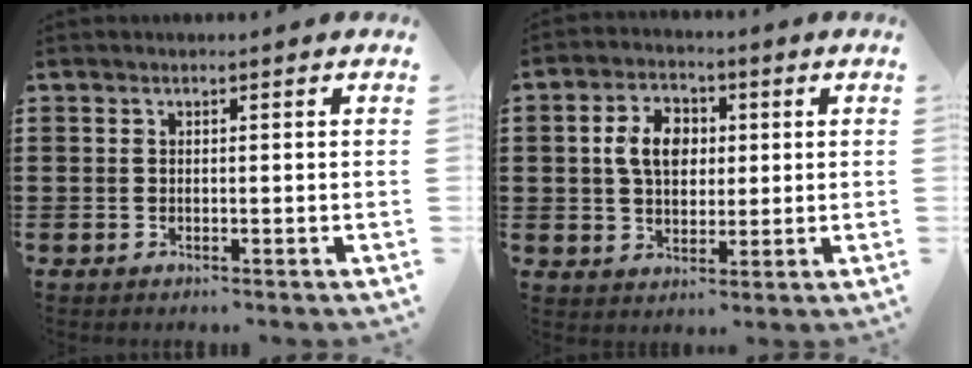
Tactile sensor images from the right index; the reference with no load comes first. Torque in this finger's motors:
{"motor_torque": [0.55, -0.23, 0.61, 0.16]}